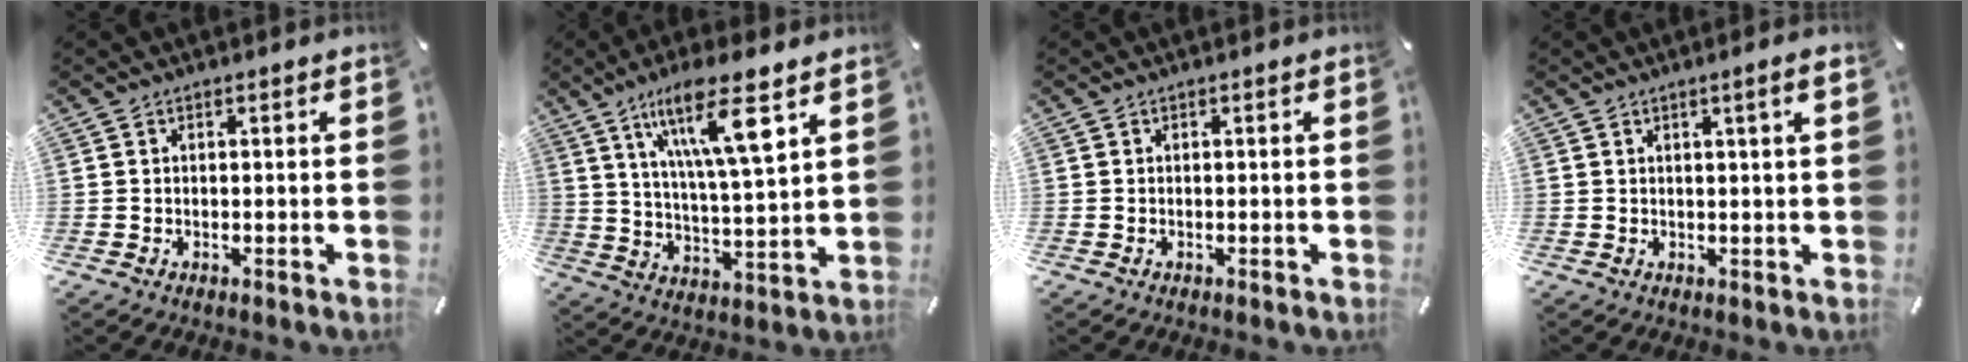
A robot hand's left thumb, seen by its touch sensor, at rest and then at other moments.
{"total": 15.5, "force": [9.4, 2.9, 11.9], "torque": [-0.219, -0.031, 0.150]}
{"total": 0.0}
{"total": 3.0, "force": [1.2, 0.1, 2.8], "torque": [-0.052, -0.001, 0.019]}